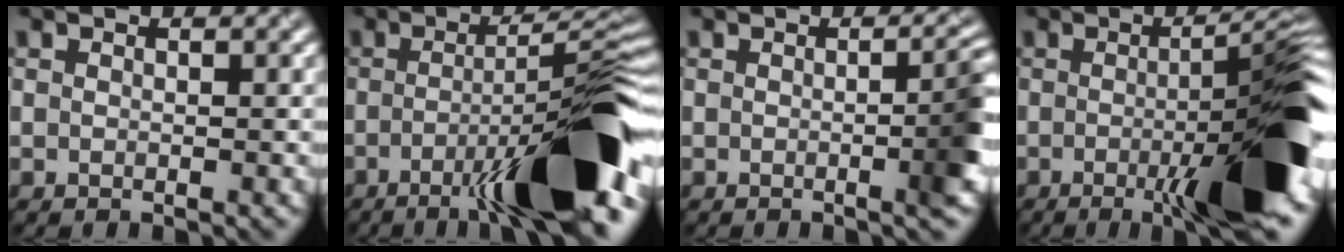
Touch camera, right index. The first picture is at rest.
{"total": 12.3, "force": [-4.8, 1.7, 11.2], "torque": [-0.157, 0.013, -0.077]}
{"total": 4.2, "force": [-0.2, 1.0, 4.1], "torque": [-0.046, 0.009, -0.003]}
{"total": 11.6, "force": [-2.4, 1.9, 11.2], "torque": [-0.143, -0.002, -0.038]}